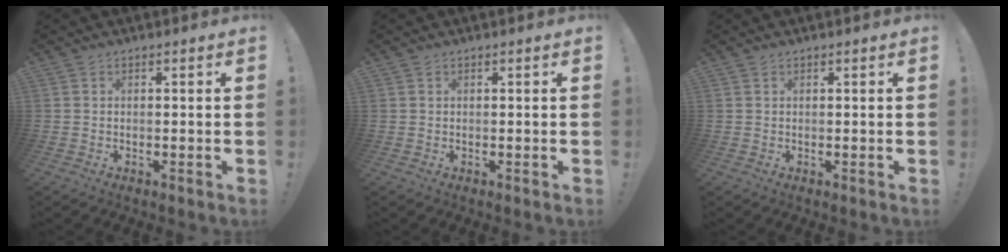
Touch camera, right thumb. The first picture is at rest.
{"total": 0.0}
{"total": 0.0}